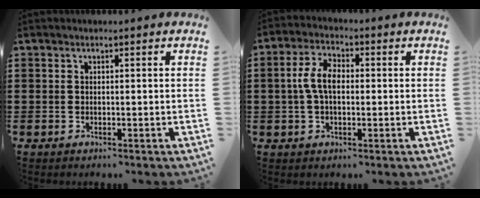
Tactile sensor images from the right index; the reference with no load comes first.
{"total": 5.7, "force": [0.0, 3.2, 4.8], "torque": [-0.115, 0.005, -0.009]}